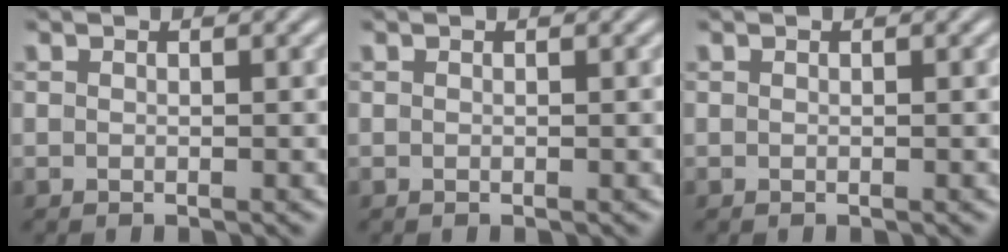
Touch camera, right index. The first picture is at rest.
{"total": 0.0}
{"total": 0.0}